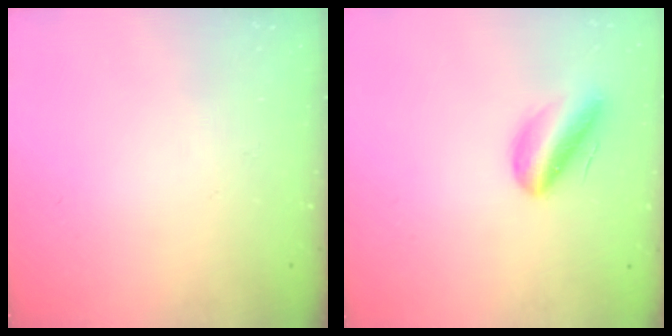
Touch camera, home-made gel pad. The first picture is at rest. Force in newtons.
{"total": 8.9, "press": 8.6, "slide": 2.3}